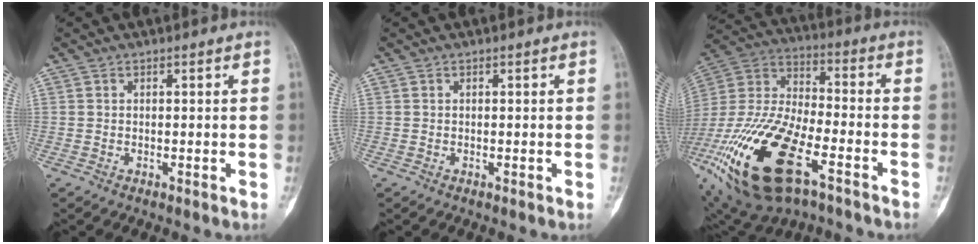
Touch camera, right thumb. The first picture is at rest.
{"total": 0.0}
{"total": 27.9, "force": [-12.4, 12.2, 21.9], "torque": [-0.508, 0.013, -0.222]}